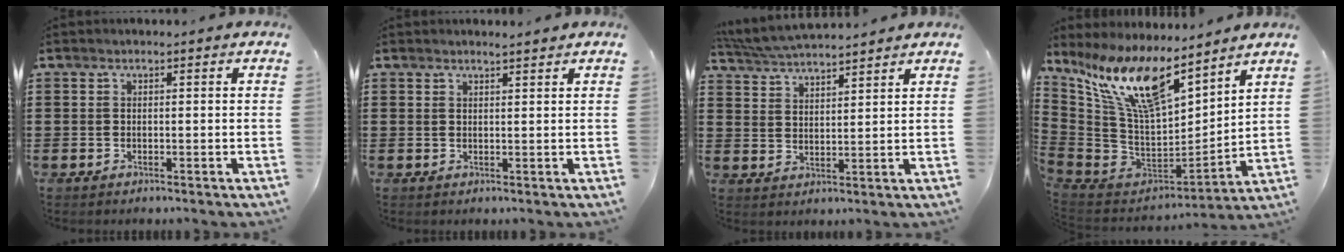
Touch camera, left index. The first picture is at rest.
{"total": 1.5, "force": [1.4, -0.1, 0.4], "torque": [-0.010, -0.001, 0.027]}
{"total": 5.0, "force": [4.9, 0.2, 1.1], "torque": [-0.039, -0.020, 0.089]}
{"total": 14.5, "force": [9.1, 3.9, 10.6], "torque": [-0.251, -0.057, 0.153]}